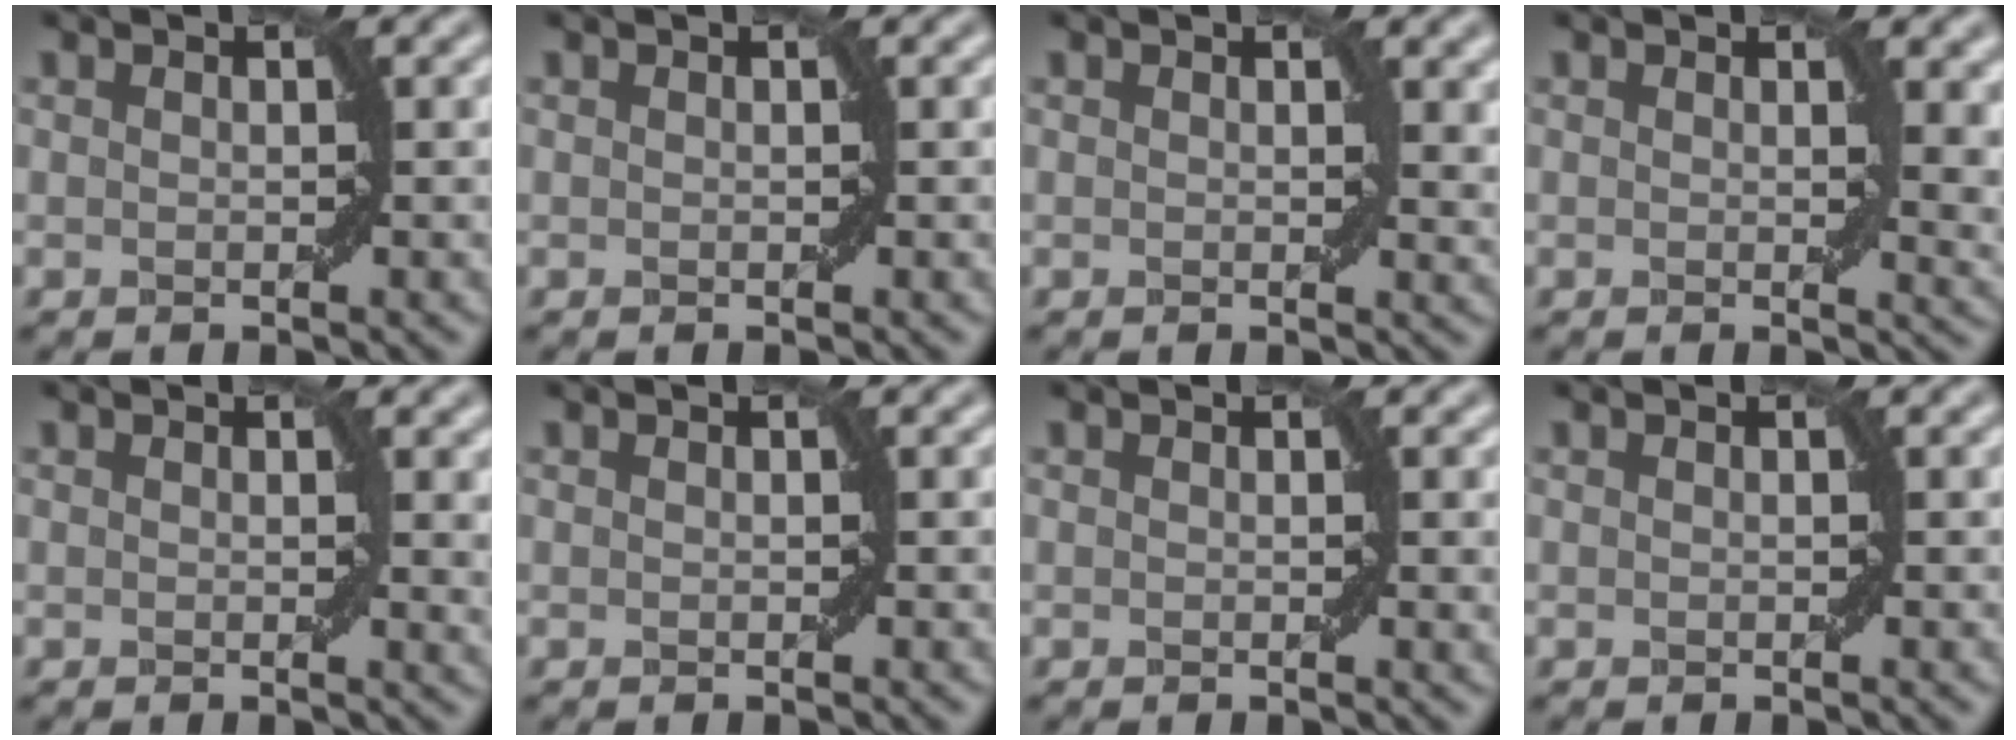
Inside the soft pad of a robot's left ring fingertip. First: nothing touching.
{"total": 0.0}
{"total": 1.6, "force": [0.8, 0.6, 1.3], "torque": [-0.010, -0.003, 0.014]}
{"total": 3.5, "force": [1.1, 1.2, 3.1], "torque": [-0.029, -0.005, 0.018]}
{"total": 1.4, "force": [0.6, 0.3, 1.2], "torque": [-0.009, -0.003, 0.010]}
{"total": 0.0}
{"total": 0.8, "force": [0.2, 0.0, 0.8], "torque": [-0.008, -0.002, 0.003]}
{"total": 0.0}